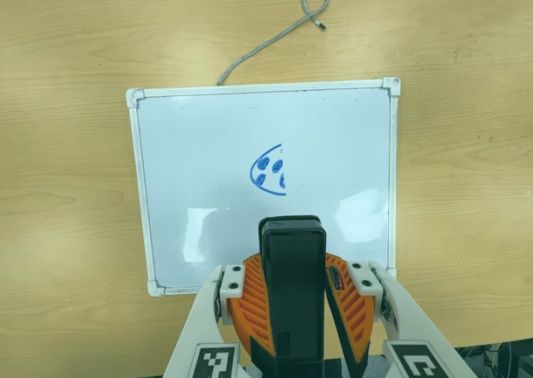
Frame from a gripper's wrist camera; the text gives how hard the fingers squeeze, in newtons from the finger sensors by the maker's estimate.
{"total": 10.5, "left": 10.0, "right": 11.0}